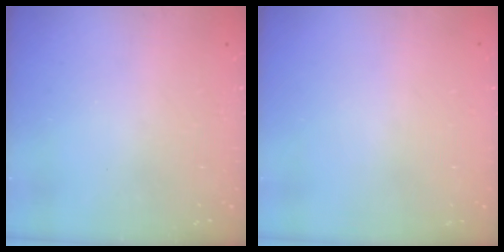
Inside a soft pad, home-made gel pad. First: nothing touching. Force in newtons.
{"total": 0.0}